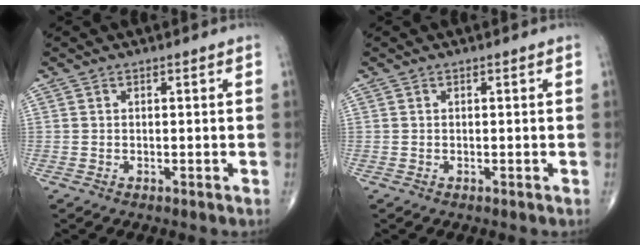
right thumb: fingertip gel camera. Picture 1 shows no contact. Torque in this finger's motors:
{"motor_torque": [0.00, 0.00, 0.00, 0.00, 0.00]}